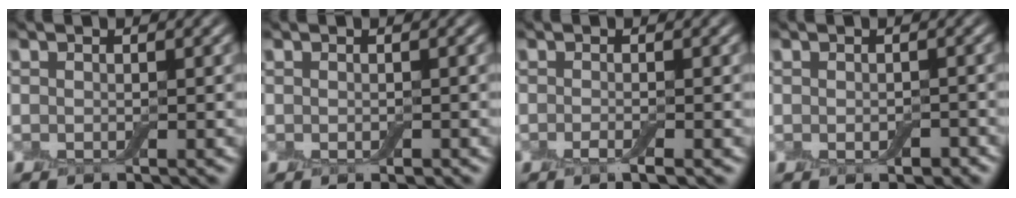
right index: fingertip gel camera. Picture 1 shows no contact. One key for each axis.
{"total": 0.5, "fx": -0.2, "fy": 0.3, "fz": 0.4, "tx": -0.006, "ty": -0.002, "tz": -0.001}
{"total": 1.4, "fx": -0.7, "fy": 0.2, "fz": 1.2, "tx": -0.020, "ty": -0.003, "tz": -0.015}
{"total": 1.3, "fx": -0.4, "fy": 0.8, "fz": 1.0, "tx": -0.015, "ty": -0.003, "tz": -0.006}